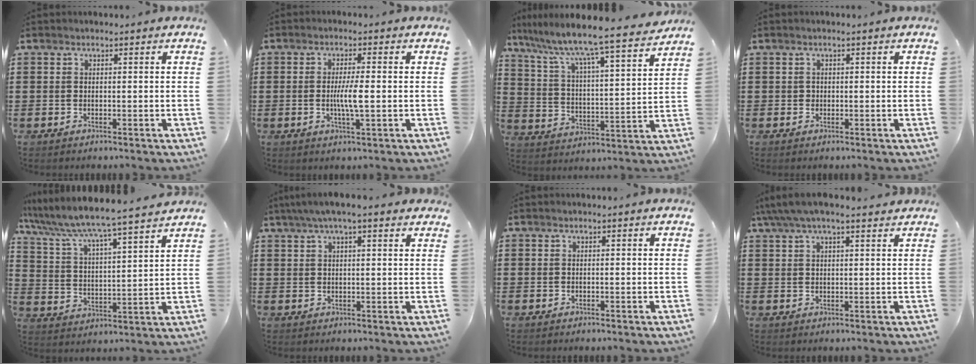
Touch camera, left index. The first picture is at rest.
{"total": 4.4, "force": [-0.3, 0.6, 4.3], "torque": [-0.084, -0.003, -0.010]}
{"total": 7.6, "force": [6.8, -0.7, 3.3], "torque": [-0.096, -0.061, 0.104]}
{"total": 0.7, "force": [0.1, 0.6, 0.1], "torque": [-0.006, 0.005, 0.000]}
{"total": 5.6, "force": [5.2, -0.7, 1.8], "torque": [-0.062, -0.046, 0.080]}
{"total": 4.5, "force": [3.2, 0.6, 3.1], "torque": [-0.067, 0.000, 0.056]}
{"total": 0.0}
{"total": 4.5, "force": [3.4, 1.3, 2.7], "torque": [-0.062, 0.003, 0.061]}